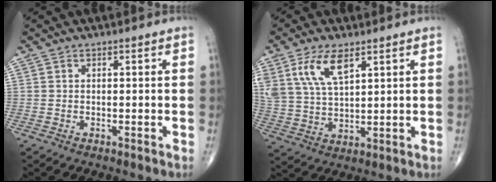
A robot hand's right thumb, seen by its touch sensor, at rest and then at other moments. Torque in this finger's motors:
{"motor_torque": [0.21, 0.38, 1.20, 0.80, 0.34]}